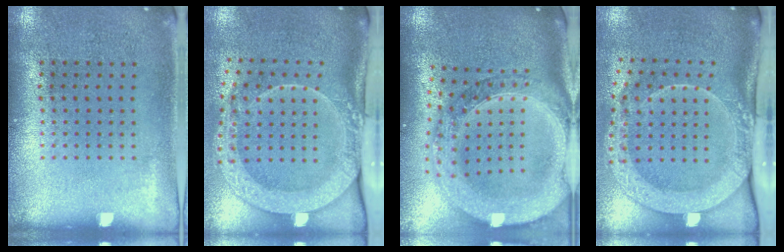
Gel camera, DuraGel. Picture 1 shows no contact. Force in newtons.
{"total": 3.0, "press": 2.1, "slide": 2.1}
{"total": 3.6, "press": 2.9, "slide": 2.2}
{"total": 3.0, "press": 2.1, "slide": 2.1}